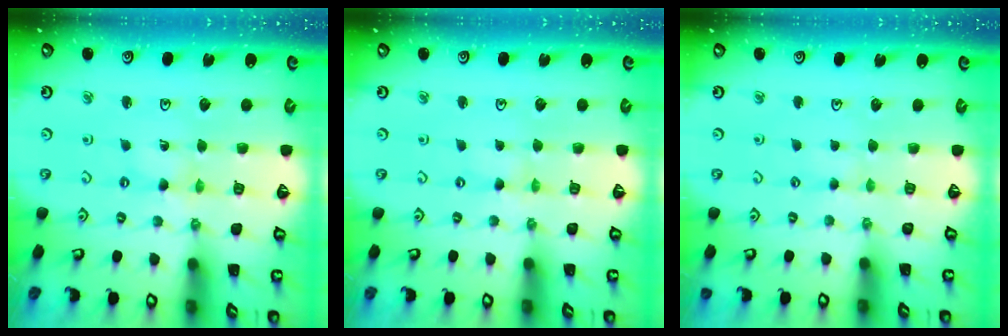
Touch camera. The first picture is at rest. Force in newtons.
{"total": 1.2, "press": 1.2, "slide": 0.3}
{"total": 1.3, "press": 1.2, "slide": 0.3}